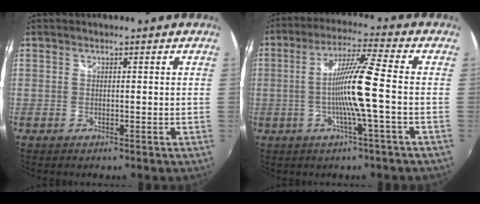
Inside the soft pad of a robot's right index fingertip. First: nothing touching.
{"total": 10.7, "force": [-1.8, -1.2, 10.5], "torque": [-0.197, 0.000, -0.035]}